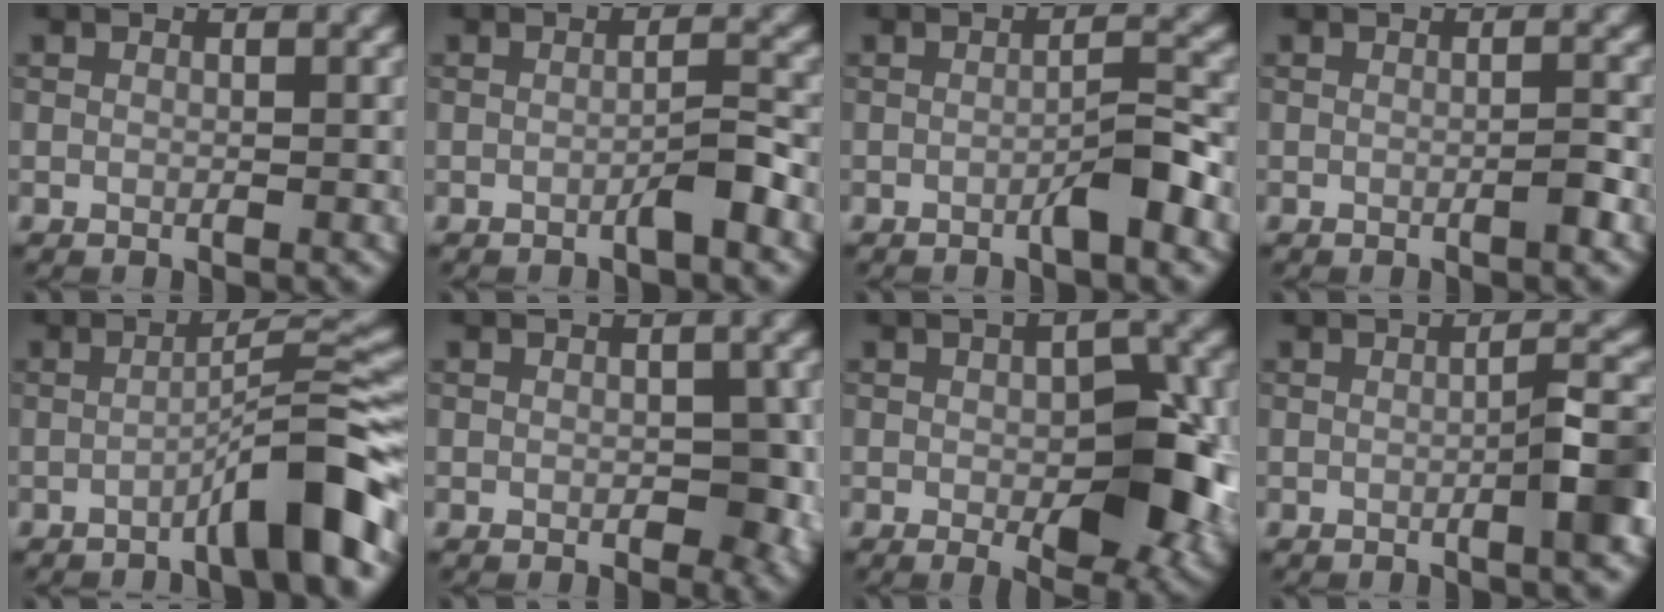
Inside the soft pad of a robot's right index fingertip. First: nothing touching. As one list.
[{"total": 2.1, "force": [-1.1, 0.1, 1.7], "torque": [-0.027, 0.009, -0.023]}, {"total": 2.8, "force": [-1.3, 0.2, 2.4], "torque": [-0.036, 0.010, -0.025]}, {"total": 1.2, "force": [-0.5, 0.1, 1.0], "torque": [-0.014, 0.004, -0.011]}, {"total": 6.4, "force": [-3.3, 0.6, 5.5], "torque": [-0.073, 0.024, -0.064]}, {"total": 3.4, "force": [-0.4, 1.9, 2.8], "torque": [-0.031, -0.005, -0.005]}, {"total": 8.5, "force": [-1.5, 3.9, 7.4], "torque": [-0.101, -0.008, -0.016]}, {"total": 3.8, "force": [-1.1, 0.4, 3.6], "torque": [-0.049, 0.013, -0.024]}]